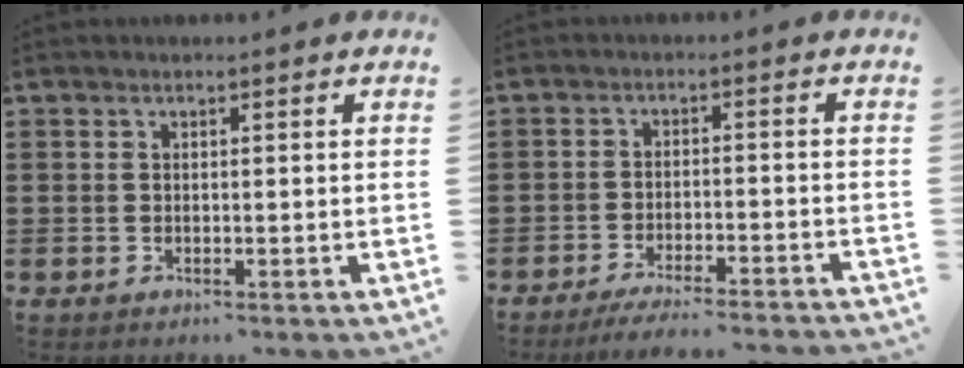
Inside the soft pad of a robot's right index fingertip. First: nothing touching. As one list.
[{"total": 3.8, "force": [-3.6, -0.2, 1.3], "torque": [-0.021, -0.005, -0.071]}]